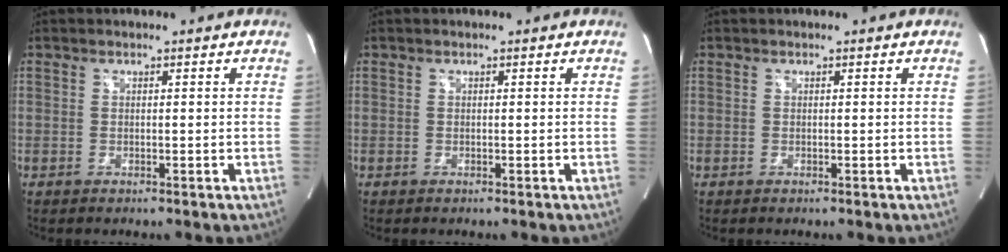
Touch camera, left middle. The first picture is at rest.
{"total": 0.0}
{"total": 0.0}